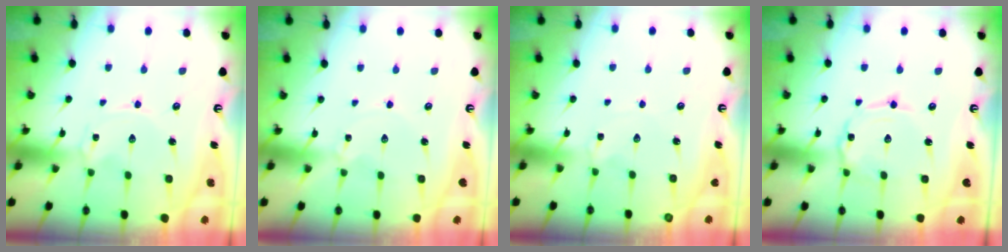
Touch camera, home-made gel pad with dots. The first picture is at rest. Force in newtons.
{"total": 1.0, "press": 1.0, "slide": 0.2}
{"total": 1.3, "press": 1.3, "slide": 0.3}
{"total": 1.6, "press": 1.5, "slide": 0.2}